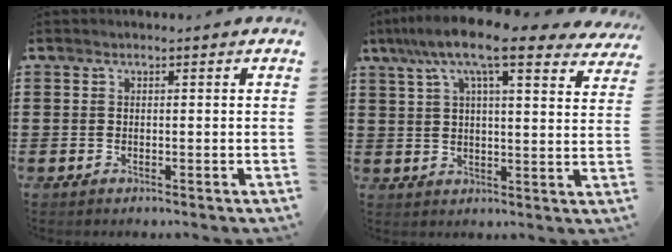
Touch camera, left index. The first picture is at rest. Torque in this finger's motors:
{"motor_torque": [2.14, 0.00, 1.05, 0.21]}